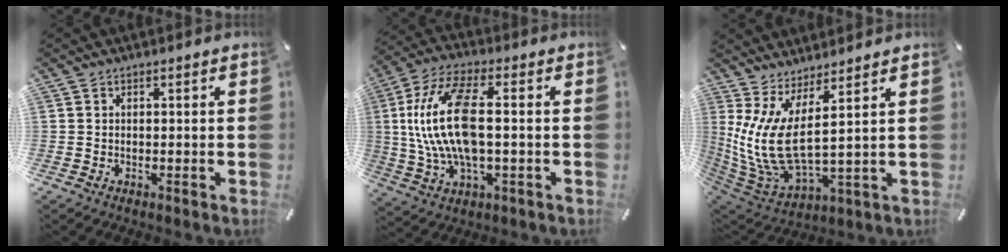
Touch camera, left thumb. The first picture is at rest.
{"total": 16.6, "force": [1.1, 7.1, 15.0], "torque": [-0.325, -0.011, 0.014]}
{"total": 12.2, "force": [2.9, 4.1, 11.1], "torque": [-0.255, -0.037, 0.052]}